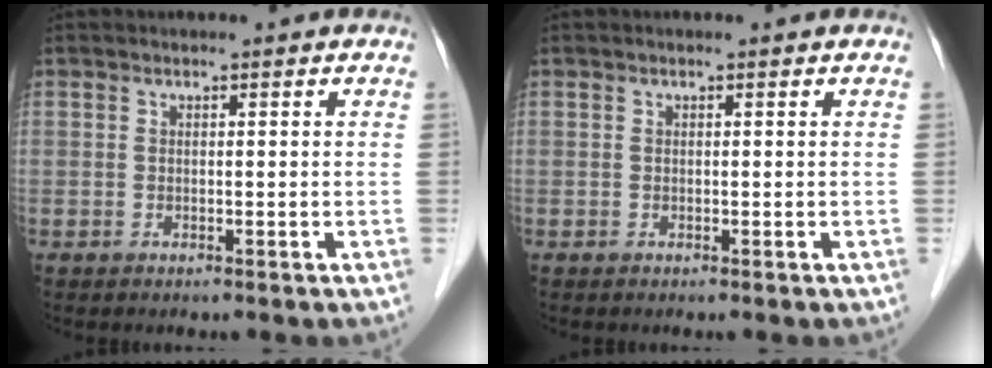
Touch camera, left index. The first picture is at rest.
{"total": 0.0}